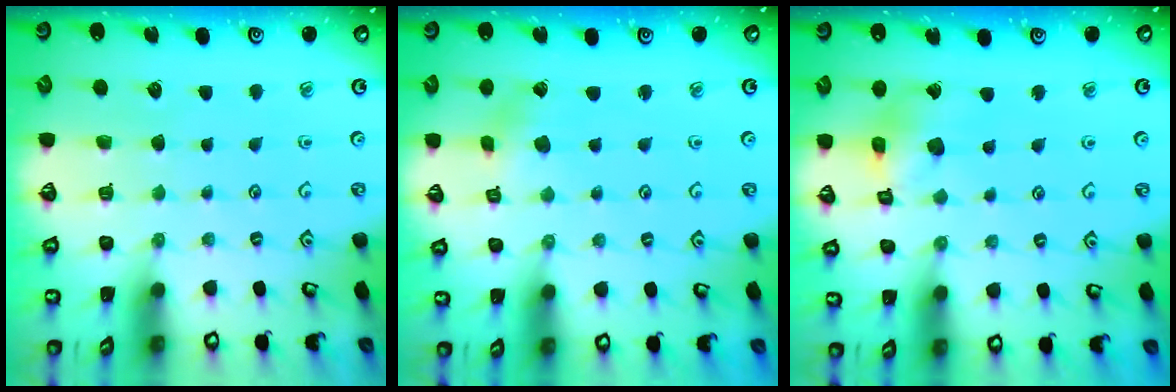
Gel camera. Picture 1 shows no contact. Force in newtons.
{"total": 1.4, "press": 1.4, "slide": 0.3}
{"total": 11.2, "press": 11.1, "slide": 1.4}